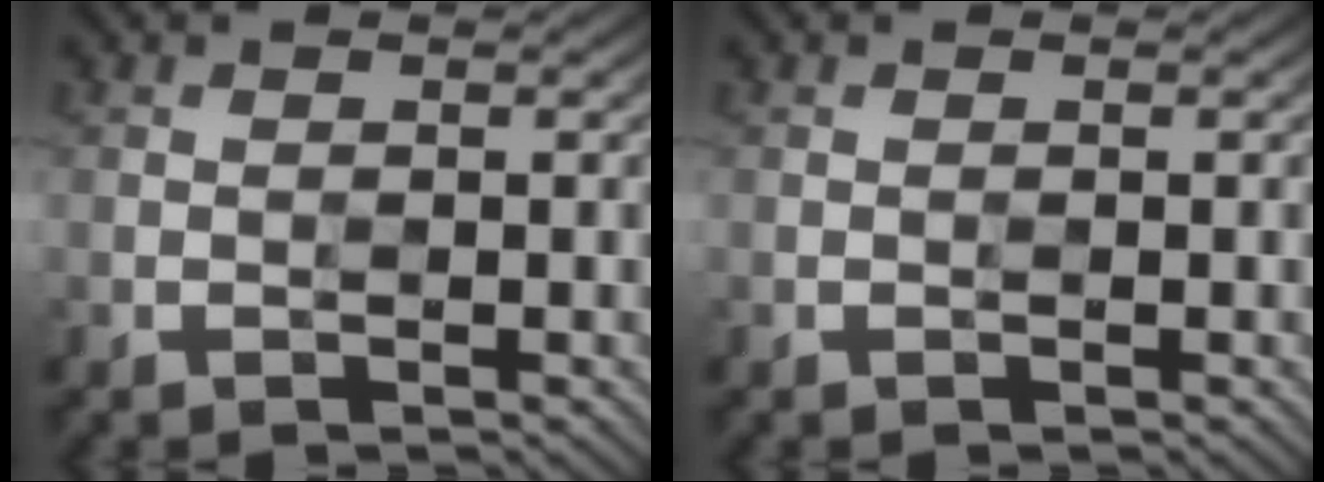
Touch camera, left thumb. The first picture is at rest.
{"total": 0.0}